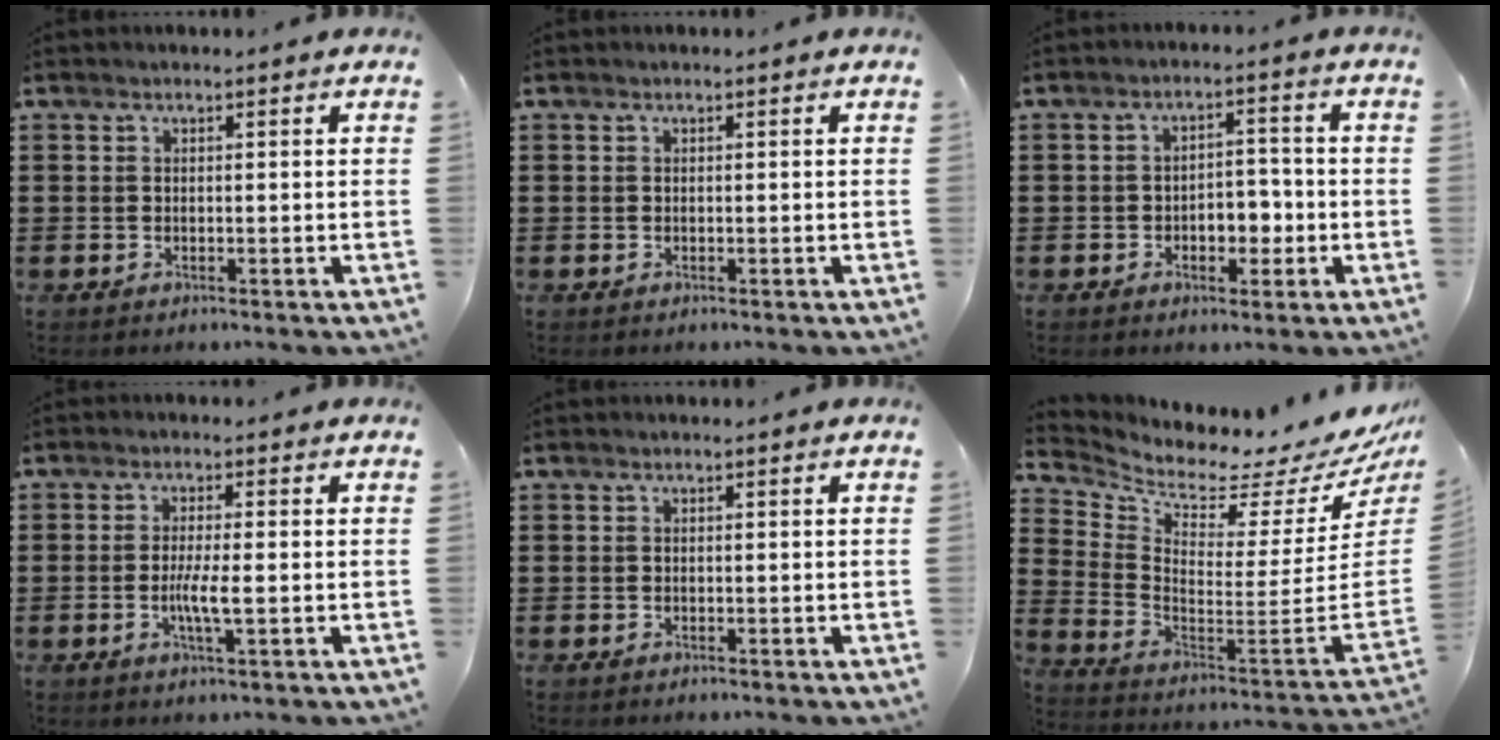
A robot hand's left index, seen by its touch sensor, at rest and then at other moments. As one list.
[{"total": 0.0}, {"total": 4.4, "force": [-1.5, 2.8, 3.1], "torque": [-0.053, 0.003, -0.032]}, {"total": 4.1, "force": [-0.6, 0.5, 4.0], "torque": [-0.078, -0.005, -0.014]}, {"total": 0.0}, {"total": 3.0, "force": [2.5, 0.5, 1.6], "torque": [-0.046, -0.061, 0.032]}]